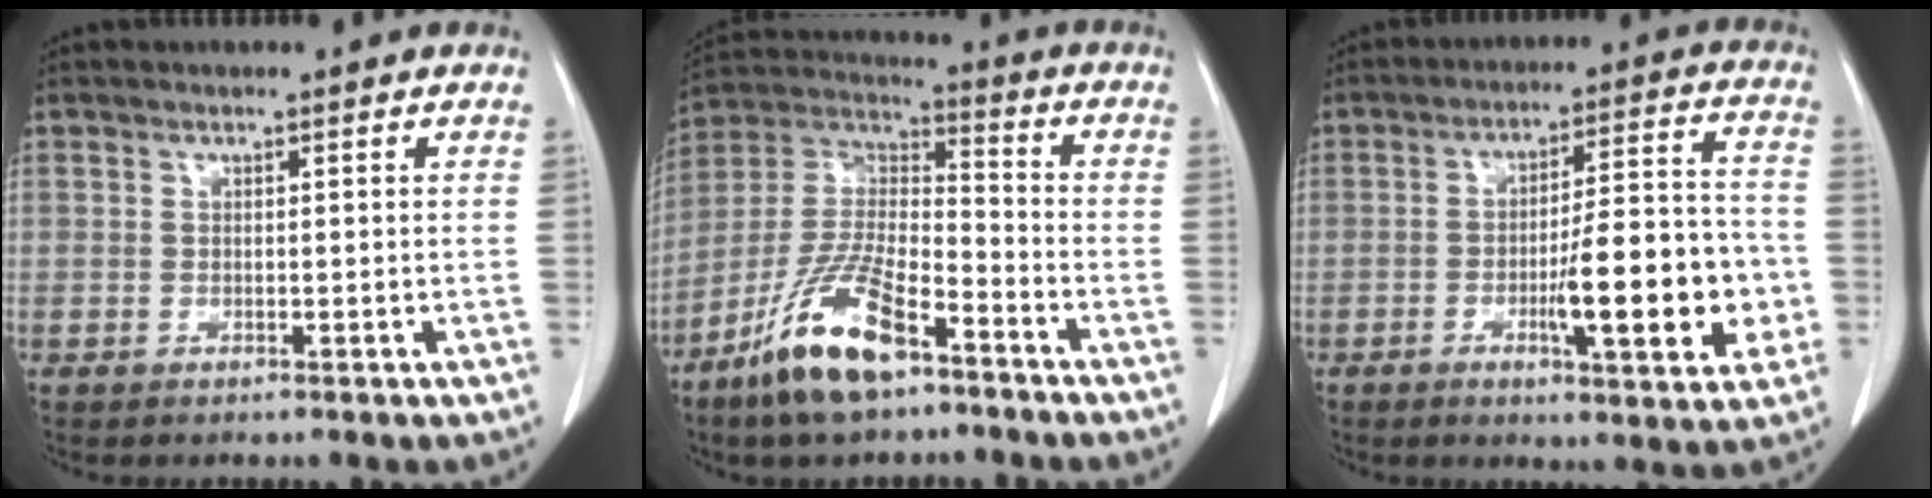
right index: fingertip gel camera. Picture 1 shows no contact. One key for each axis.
{"total": 14.7, "fx": -9.1, "fy": 4.1, "fz": 10.7, "tx": -0.224, "ty": -0.009, "tz": -0.173}
{"total": 14.6, "fx": -3.8, "fy": 2.6, "fz": 13.8, "tx": -0.204, "ty": 0.009, "tz": -0.056}